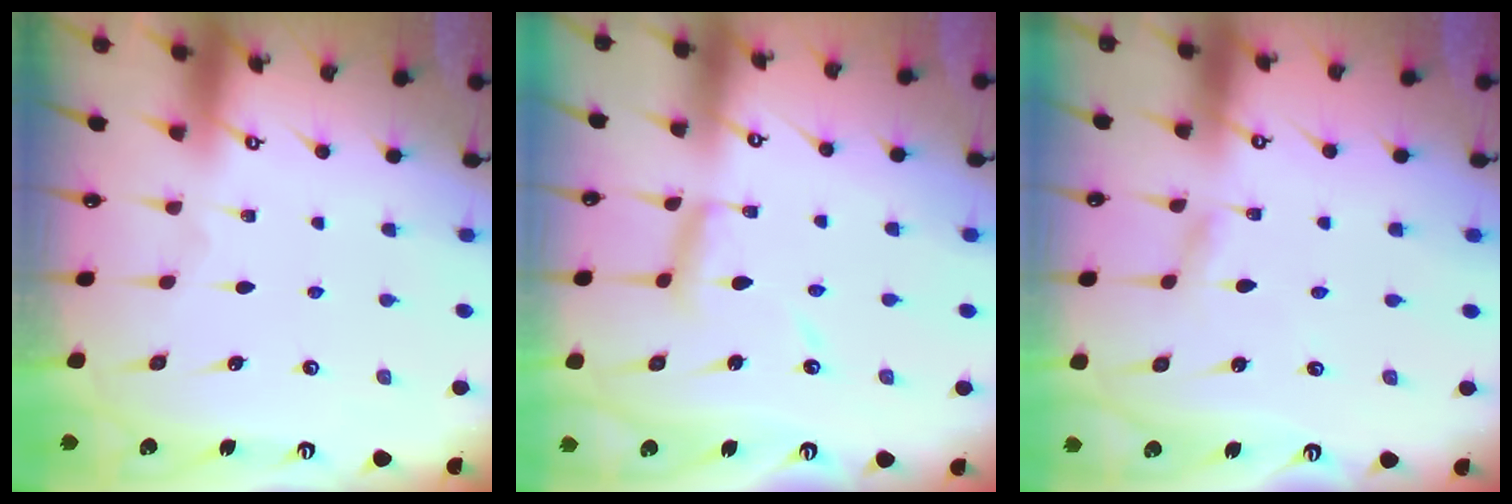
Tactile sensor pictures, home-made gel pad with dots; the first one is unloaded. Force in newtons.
{"total": 9.3, "press": 9.3, "slide": 0.7}
{"total": 1.9, "press": 1.9, "slide": 0.2}